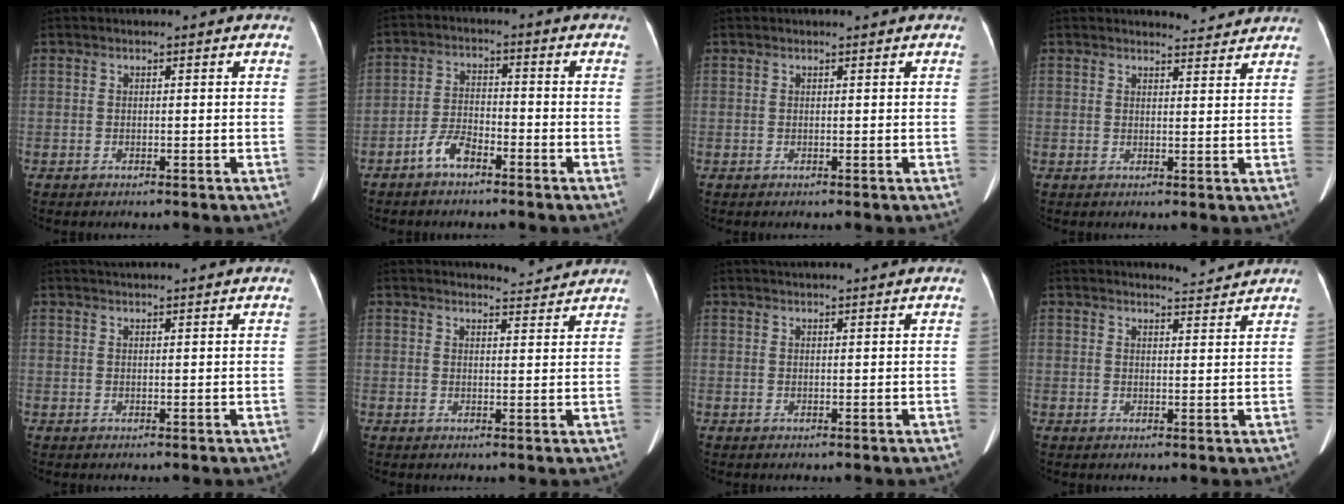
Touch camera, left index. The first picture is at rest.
{"total": 4.5, "force": [-3.2, 1.6, 2.7], "torque": [-0.062, 0.007, -0.062]}
{"total": 0.6, "force": [0.6, 0.0, 0.2], "torque": [-0.005, 0.005, 0.010]}
{"total": 3.7, "force": [3.7, 0.3, -0.1], "torque": [-0.009, -0.002, 0.043]}
{"total": 6.1, "force": [5.7, -0.3, 2.1], "torque": [-0.026, 0.030, 0.067]}
{"total": 3.7, "force": [3.7, -0.1, -0.3], "torque": [-0.007, -0.006, 0.046]}
{"total": 6.2, "force": [5.8, -0.2, 2.2], "torque": [-0.026, 0.030, 0.067]}
{"total": 3.3, "force": [3.3, -0.4, -0.3], "torque": [-0.007, -0.008, 0.044]}